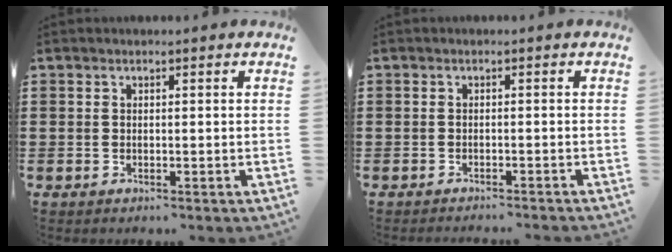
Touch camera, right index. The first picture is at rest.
{"total": 0.9, "force": [-0.9, -0.1, 0.1], "torque": [-0.004, -0.001, -0.019]}